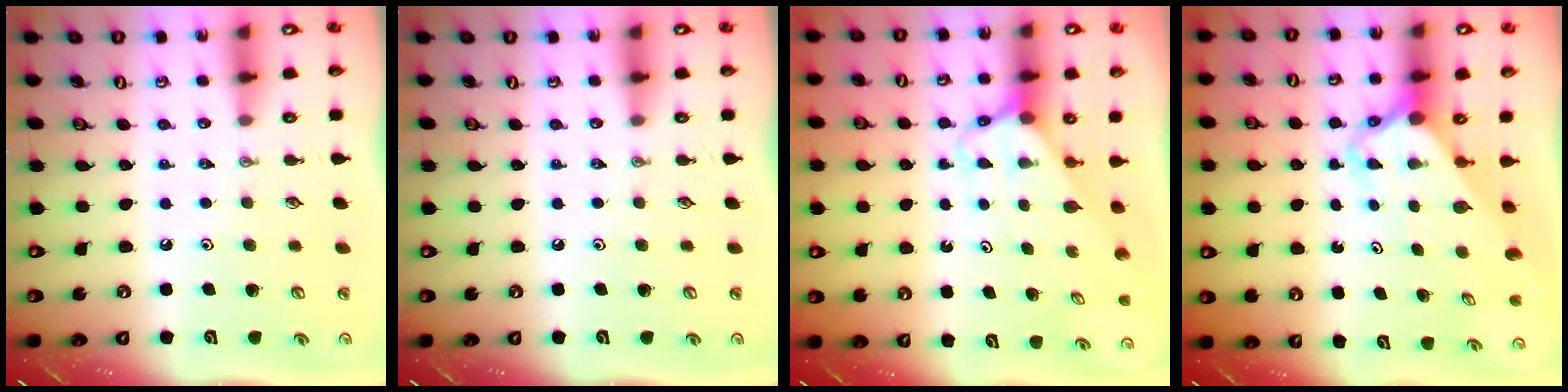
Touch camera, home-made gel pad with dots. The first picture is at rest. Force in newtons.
{"total": 0.0}
{"total": 3.0, "press": 3.0, "slide": 0.2}
{"total": 3.3, "press": 3.3, "slide": 0.2}